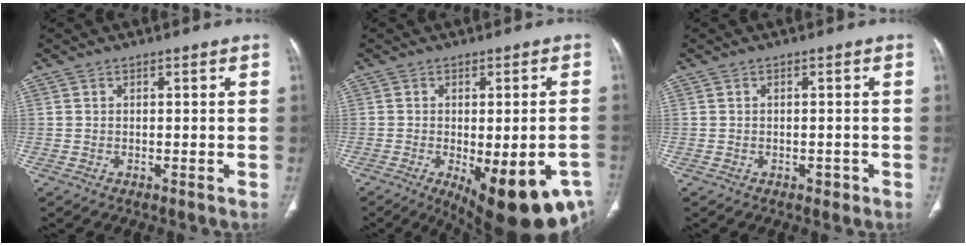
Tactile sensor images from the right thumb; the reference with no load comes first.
{"total": 18.5, "force": [-7.8, 6.6, 15.4], "torque": [-0.150, 0.002, -0.090]}
{"total": 1.2, "force": [-0.6, 0.9, 0.6], "torque": [-0.006, 0.002, -0.007]}